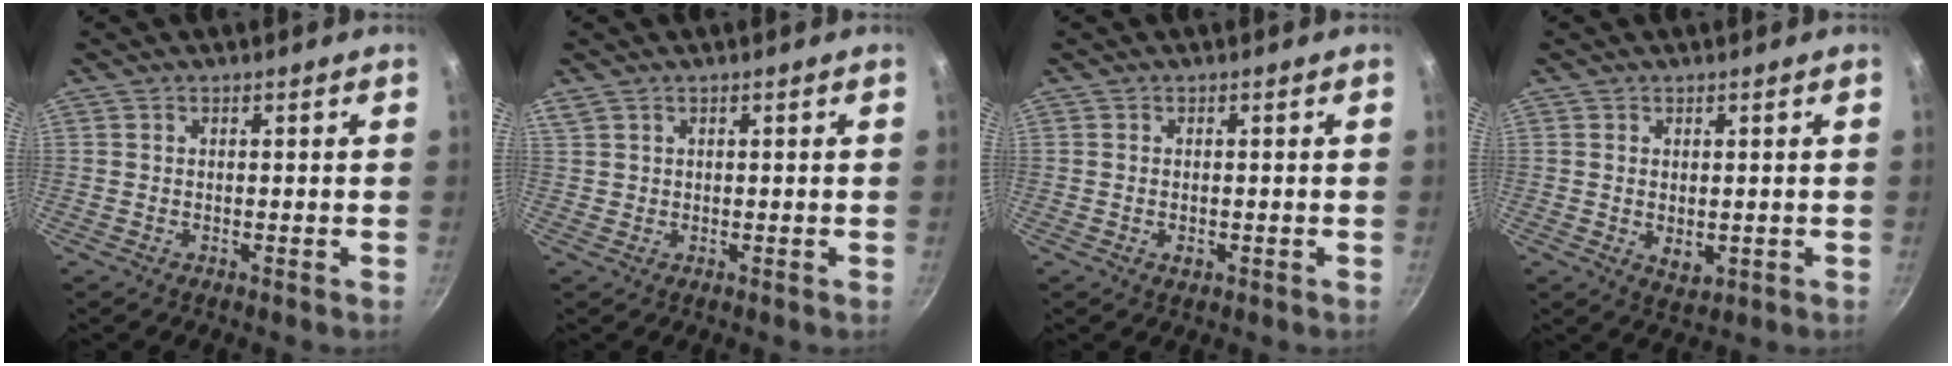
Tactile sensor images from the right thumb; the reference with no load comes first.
{"total": 1.8, "force": [1.1, 1.1, 0.9], "torque": [-0.017, 0.005, 0.026]}
{"total": 1.5, "force": [-0.4, 1.0, 1.0], "torque": [-0.016, -0.001, -0.006]}
{"total": 3.4, "force": [0.0, 2.3, 2.6], "torque": [-0.040, -0.012, 0.003]}